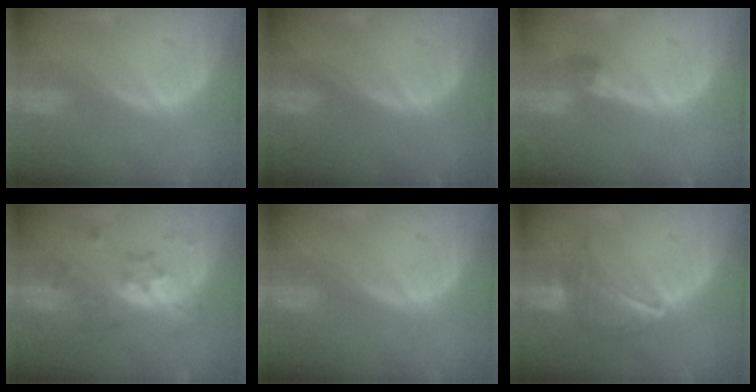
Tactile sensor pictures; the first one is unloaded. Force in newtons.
{"total": 0.0}
{"total": 2.9, "press": 2.6, "slide": 1.4}
{"total": 5.9, "press": 5.8, "slide": 1.0}
{"total": 0.0}
{"total": 6.6, "press": 6.5, "slide": 1.0}